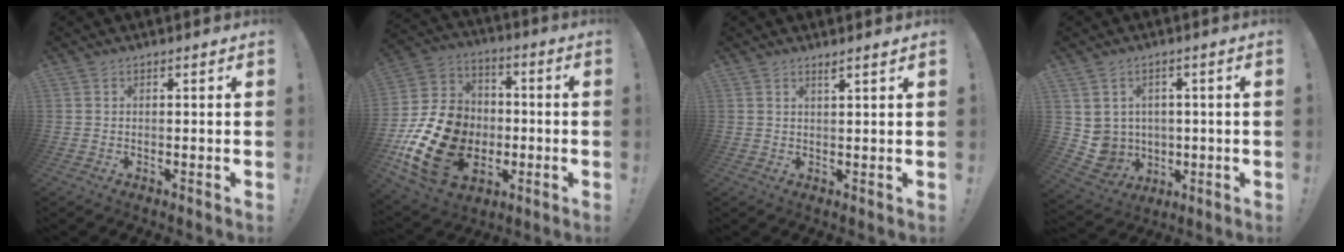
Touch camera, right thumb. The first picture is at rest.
{"total": 21.9, "force": [-5.9, 16.7, 13.0], "torque": [-0.247, 0.036, -0.083]}
{"total": 1.6, "force": [1.2, -0.5, 0.9], "torque": [-0.017, -0.007, 0.021]}
{"total": 7.2, "force": [1.3, 7.0, 1.5], "torque": [-0.049, -0.015, 0.032]}